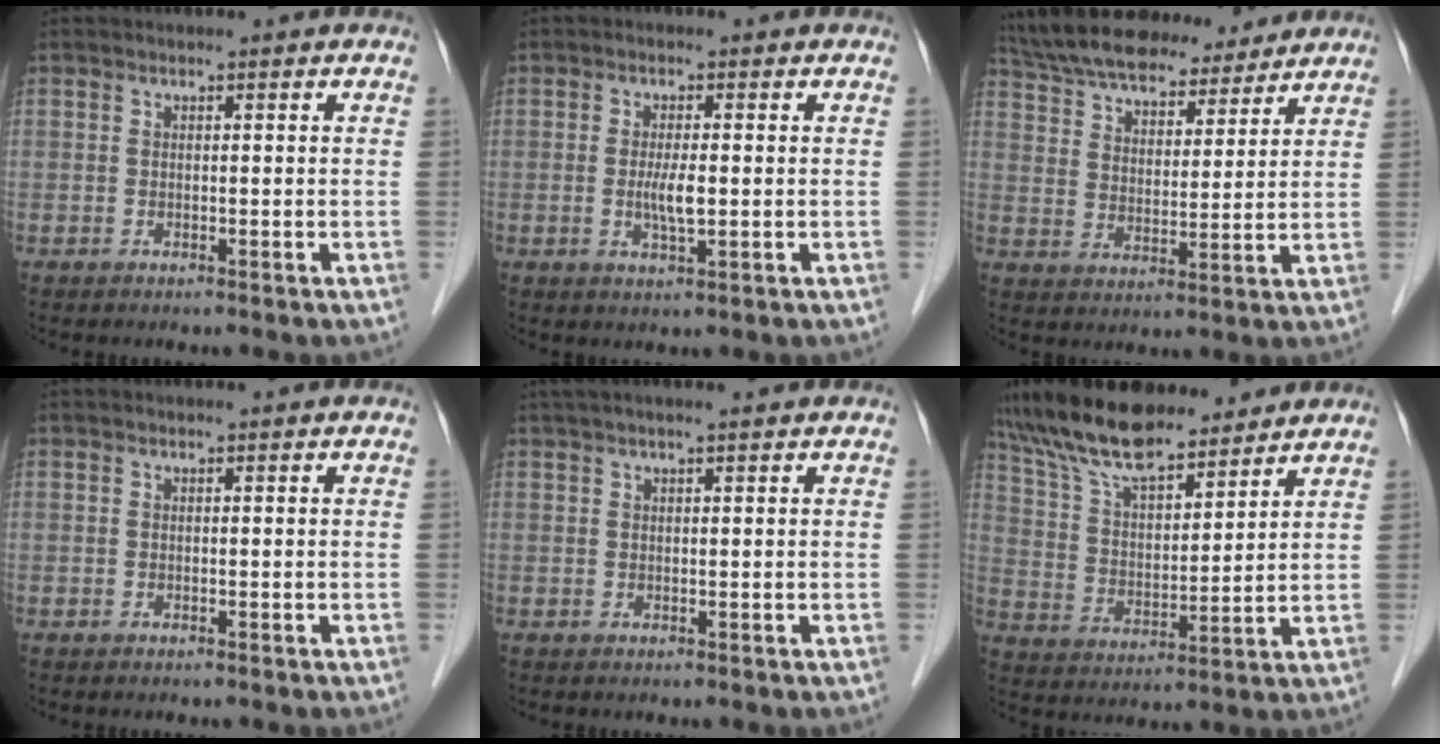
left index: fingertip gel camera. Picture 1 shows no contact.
{"total": 3.4, "force": [-0.3, 0.6, 3.3], "torque": [-0.068, -0.006, -0.004]}
{"total": 19.4, "force": [17.2, 5.4, 7.1], "torque": [-0.135, 0.032, 0.273]}
{"total": 0.0}
{"total": 4.9, "force": [3.9, 0.2, 3.0], "torque": [-0.047, 0.035, 0.063]}
{"total": 14.0, "force": [12.2, 3.5, 6.0], "torque": [-0.114, 0.021, 0.226]}